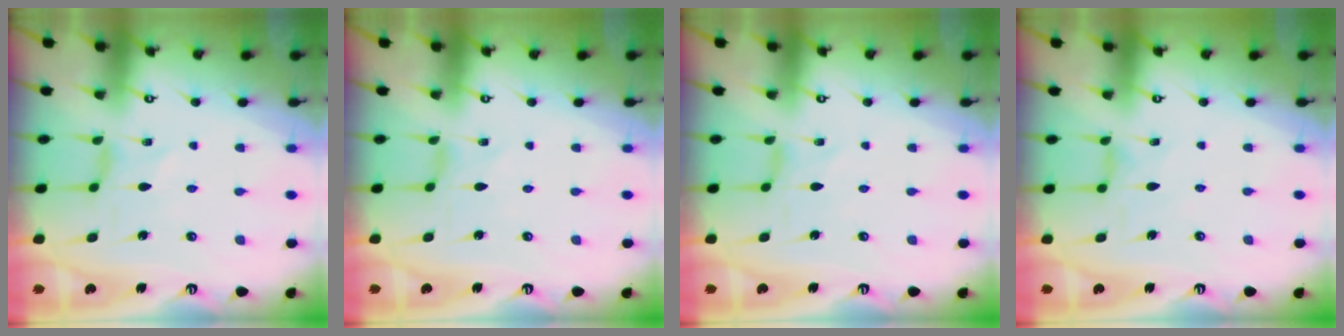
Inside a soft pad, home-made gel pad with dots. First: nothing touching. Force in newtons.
{"total": 0.0}
{"total": 0.0}
{"total": 1.9, "press": 1.8, "slide": 0.5}